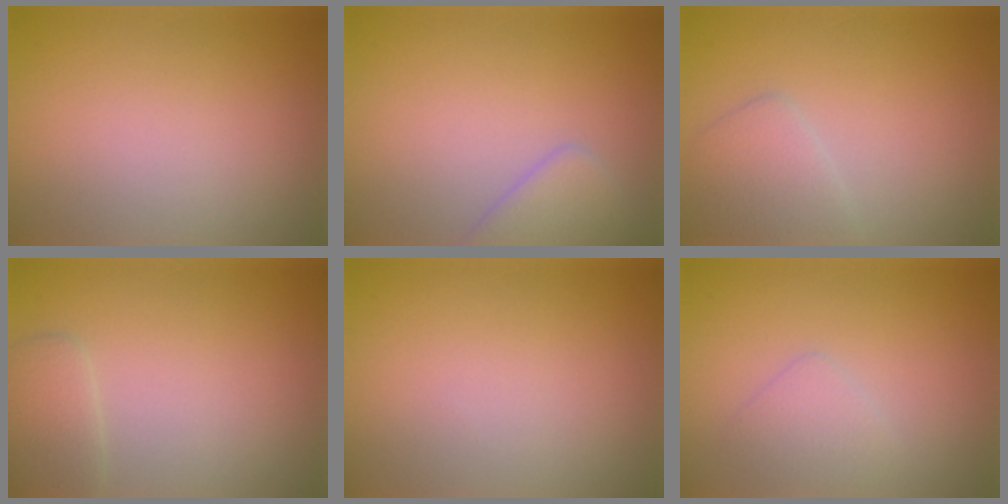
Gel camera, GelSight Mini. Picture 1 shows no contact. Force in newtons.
{"total": 2.8, "press": 2.8, "slide": 0.3}
{"total": 2.5, "press": 2.5, "slide": 0.2}
{"total": 2.1, "press": 2.1, "slide": 0.1}
{"total": 0.0}
{"total": 1.7, "press": 1.7, "slide": 0.1}